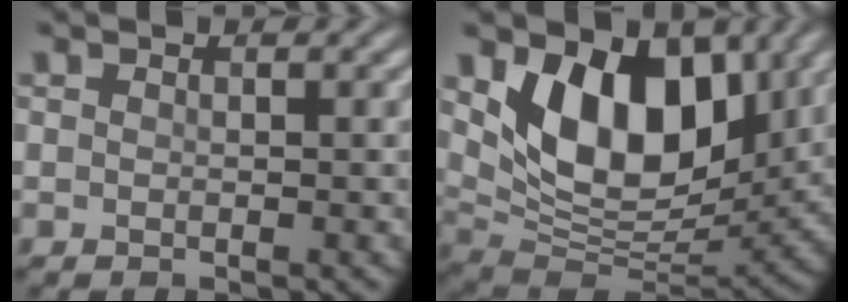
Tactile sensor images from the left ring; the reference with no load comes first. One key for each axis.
{"total": 10.4, "fx": 3.5, "fy": 6.4, "fz": 7.5, "tx": -0.123, "ty": -0.020, "tz": 0.058}